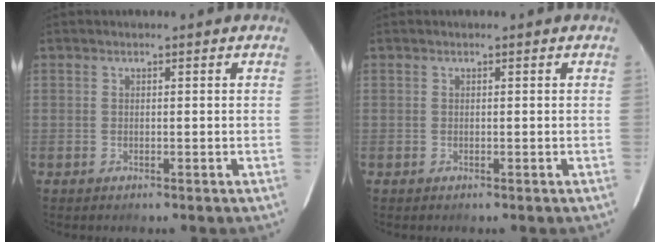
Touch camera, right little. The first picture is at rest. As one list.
[{"total": 0.0}]